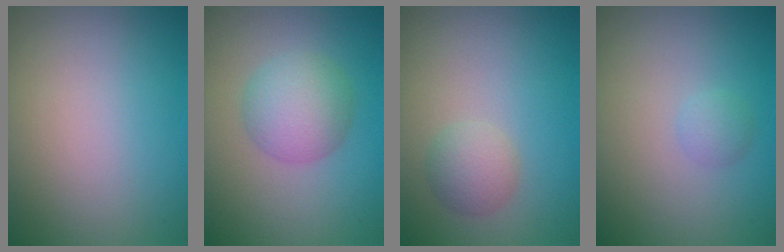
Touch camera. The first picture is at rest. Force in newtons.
{"total": 4.4, "press": 4.4, "slide": 0.1}
{"total": 2.2, "press": 2.2, "slide": 0.1}
{"total": 1.1, "press": 1.1, "slide": 0.1}